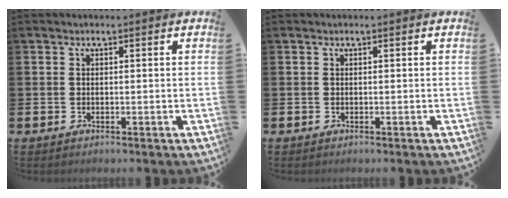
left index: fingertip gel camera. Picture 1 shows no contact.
{"total": 0.0}